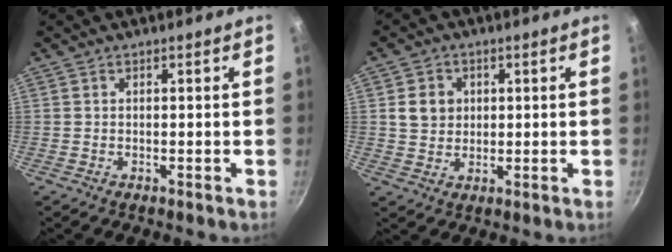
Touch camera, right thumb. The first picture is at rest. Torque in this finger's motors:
{"motor_torque": [0.12, 1.49, 0.57, -0.45, 0.02]}